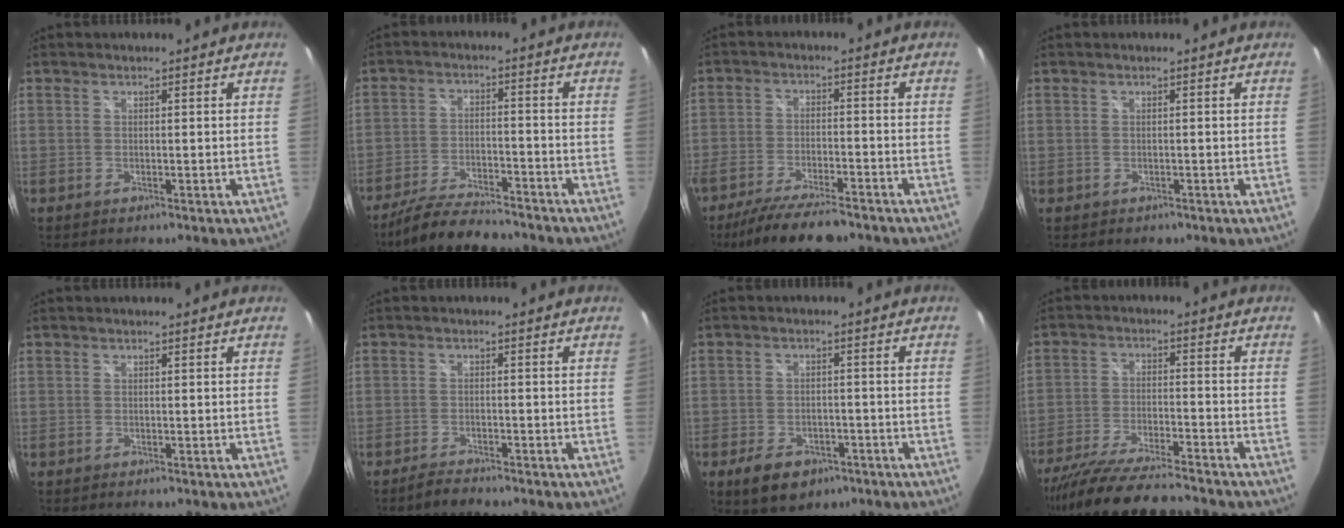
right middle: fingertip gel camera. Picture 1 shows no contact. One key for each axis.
{"total": 11.9, "fx": -10.3, "fy": 2.7, "fz": 5.3, "tx": -0.125, "ty": -0.014, "tz": -0.172}
{"total": 12.4, "fx": -10.1, "fy": 2.9, "fz": 6.5, "tx": -0.139, "ty": -0.030, "tz": -0.168}
{"total": 0.9, "fx": -0.4, "fy": 0.8, "fz": 0.2, "tx": -0.003, "ty": -0.004, "tz": -0.004}
{"total": 0.0}
{"total": 2.4, "fx": -2.2, "fy": 0.4, "fz": 0.7, "tx": -0.027, "ty": -0.001, "tz": -0.041}
{"total": 8.2, "fx": -4.8, "fy": 5.1, "fz": 4.3, "tx": -0.098, "ty": -0.005, "tz": -0.068}
{"total": 16.4, "fx": -14.4, "fy": 1.9, "fz": 7.6, "tx": -0.157, "ty": -0.031, "tz": -0.239}